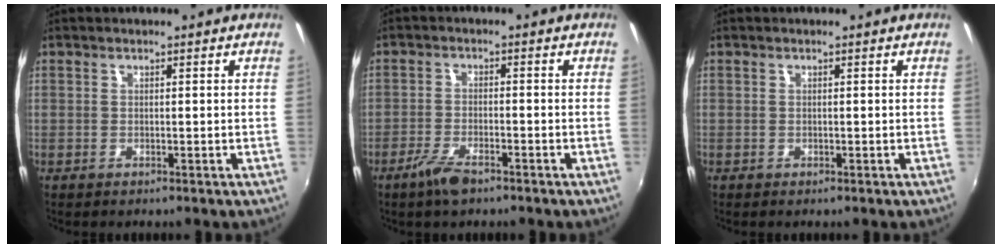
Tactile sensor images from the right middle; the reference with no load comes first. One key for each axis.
{"total": 5.0, "fx": -3.6, "fy": 1.3, "fz": 3.2, "tx": -0.080, "ty": -0.010, "tz": -0.070}
{"total": 0.0}